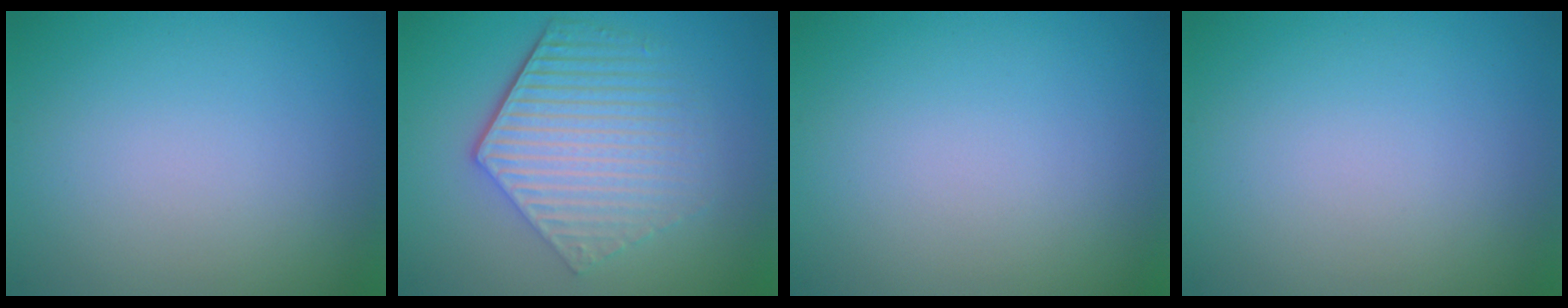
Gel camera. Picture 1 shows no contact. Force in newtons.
{"total": 6.1, "press": 4.4, "slide": 4.2}
{"total": 0.0}
{"total": 0.0}